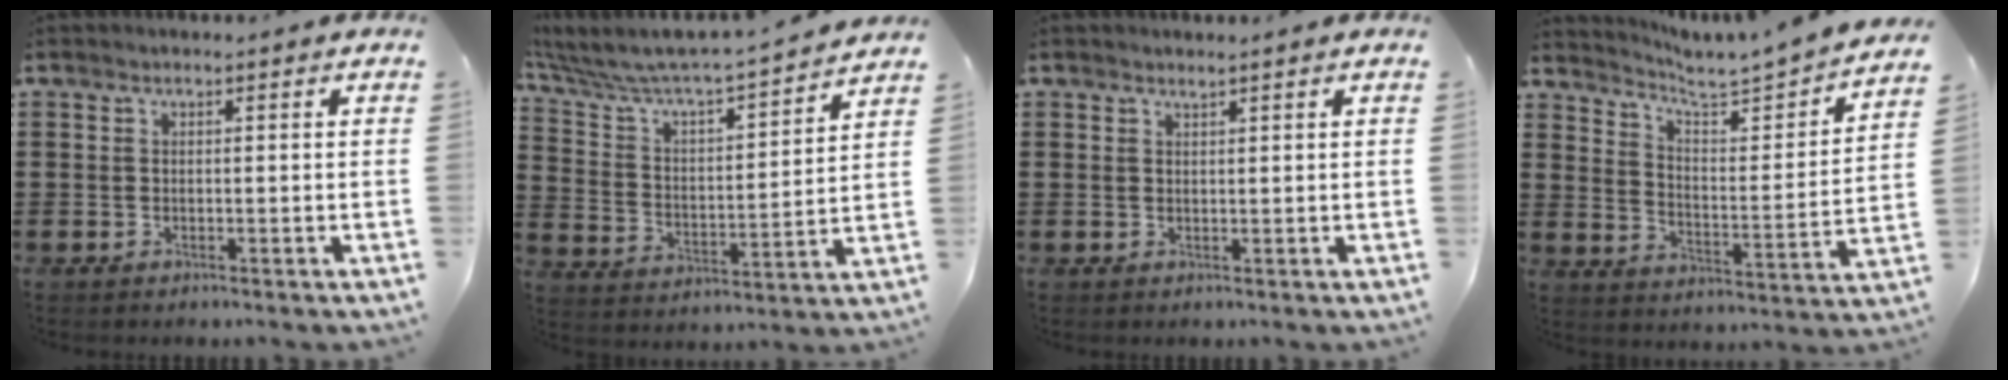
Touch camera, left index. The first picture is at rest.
{"total": 4.9, "force": [4.7, 0.4, 1.1], "torque": [-0.049, -0.048, 0.071]}
{"total": 0.9, "force": [0.9, -0.1, 0.1], "torque": [-0.004, -0.004, 0.017]}
{"total": 3.8, "force": [3.7, -0.2, 0.8], "torque": [-0.041, -0.038, 0.051]}